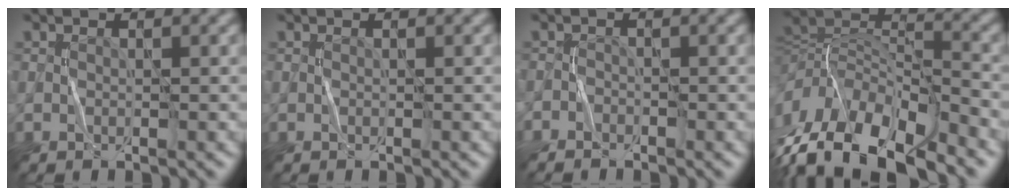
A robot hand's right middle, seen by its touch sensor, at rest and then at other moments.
{"total": 0.0}
{"total": 1.1, "force": [-1.0, 0.3, -0.1], "torque": [0.002, 0.002, -0.021]}
{"total": 12.8, "force": [-7.5, 5.0, 9.1], "torque": [-0.181, 0.007, -0.138]}